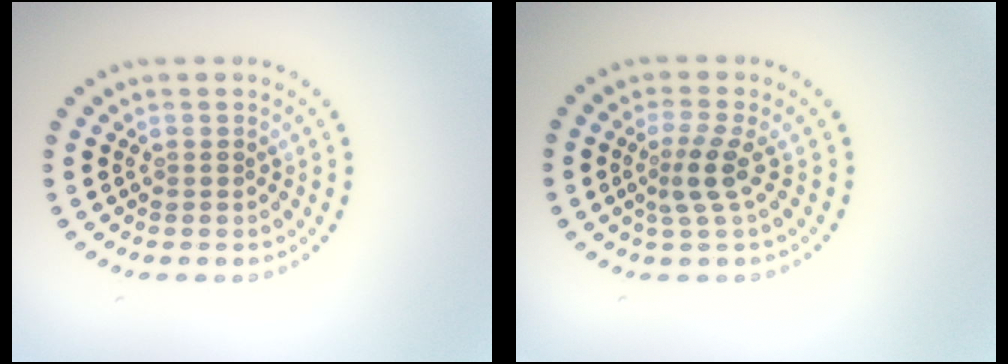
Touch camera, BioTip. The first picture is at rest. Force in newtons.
{"total": 2.4, "press": 1.8, "slide": 1.6}